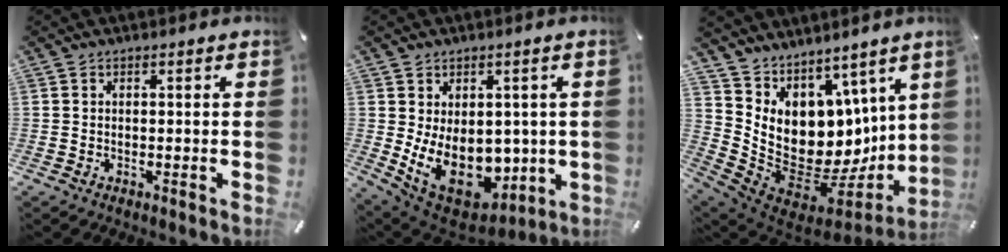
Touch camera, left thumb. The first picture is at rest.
{"total": 15.5, "force": [-0.4, 11.7, 10.1], "torque": [-0.152, -0.032, 0.011]}
{"total": 10.9, "force": [0.7, 9.4, 5.6], "torque": [-0.113, -0.068, 0.024]}